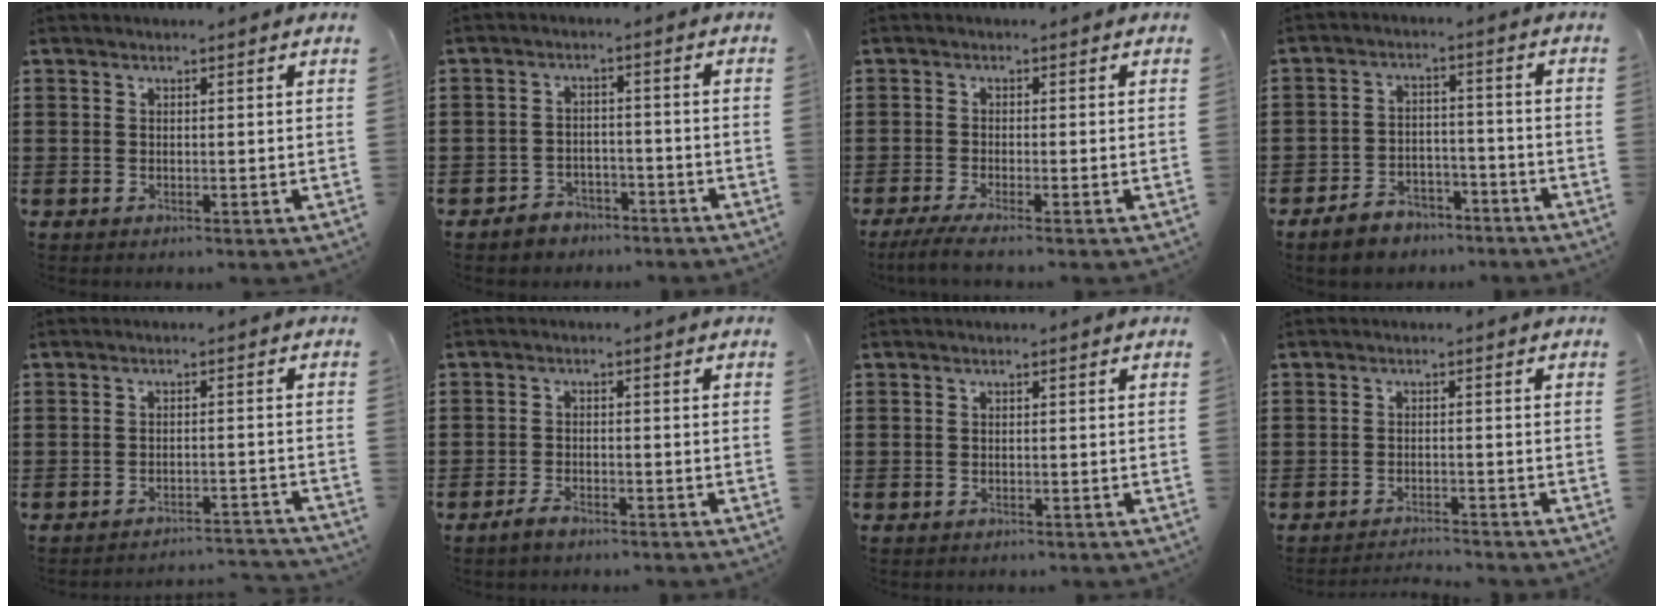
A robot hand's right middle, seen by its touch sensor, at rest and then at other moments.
{"total": 3.2, "force": [-3.1, 1.0, -0.1], "torque": [-0.007, 0.001, -0.066]}
{"total": 2.3, "force": [-1.9, -0.2, 1.2], "torque": [-0.035, -0.008, -0.040]}
{"total": 5.0, "force": [-4.6, 1.7, 0.9], "torque": [-0.025, 0.010, -0.093]}
{"total": 3.0, "force": [-3.0, -0.1, 0.3], "torque": [-0.009, -0.001, -0.063]}
{"total": 2.4, "force": [-2.1, 0.7, 0.9], "torque": [-0.025, 0.002, -0.044]}
{"total": 0.7, "force": [-0.7, 0.1, 0.1], "torque": [-0.004, -0.001, -0.014]}
{"total": 2.4, "force": [-2.3, 0.0, -0.3], "torque": [-0.003, -0.001, -0.052]}